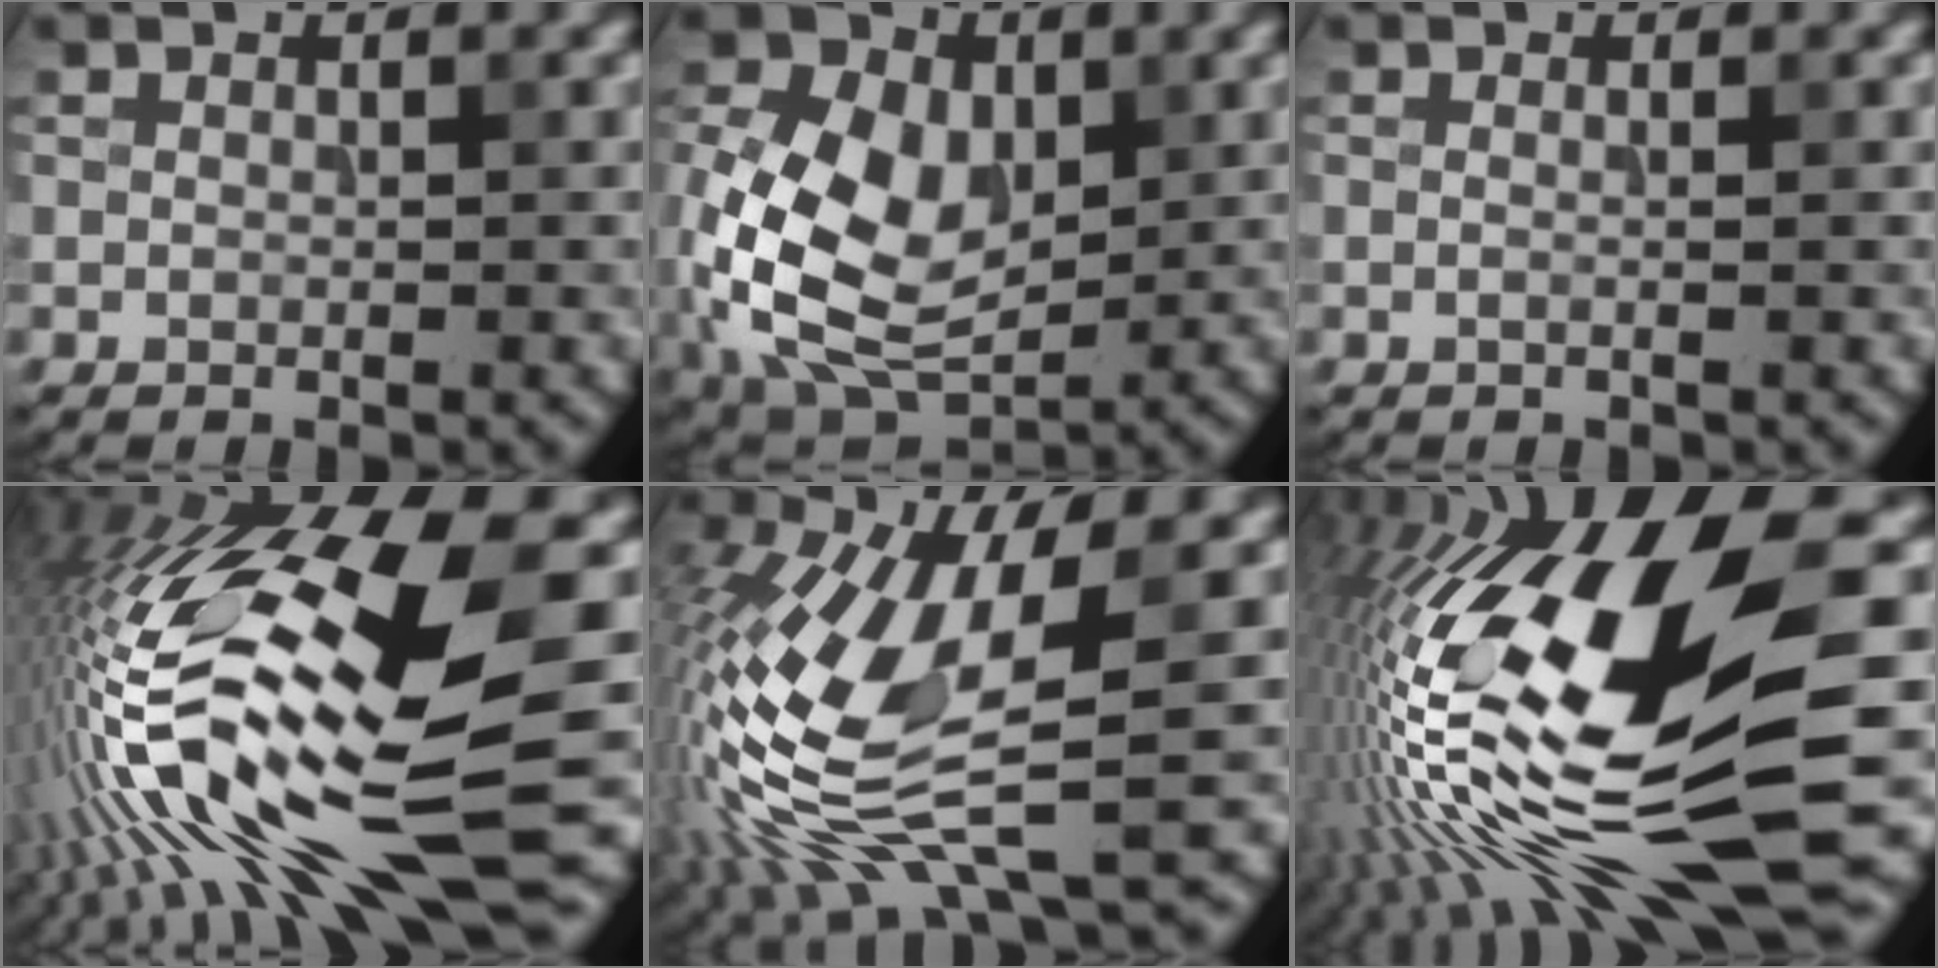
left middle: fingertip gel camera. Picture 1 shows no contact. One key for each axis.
{"total": 12.7, "fx": -0.5, "fy": 8.7, "fz": 9.2, "tx": -0.206, "ty": 0.001, "tz": -0.022}
{"total": 1.0, "fx": 0.0, "fy": 0.4, "fz": 0.9, "tx": -0.010, "ty": -0.006, "tz": -0.010}
{"total": 18.1, "fx": -2.8, "fy": 4.5, "fz": 17.3, "tx": -0.329, "ty": 0.011, "tz": -0.053}
{"total": 12.3, "fx": -2.3, "fy": 4.2, "fz": 11.3, "tx": -0.249, "ty": -0.008, "tz": -0.046}
{"total": 18.6, "fx": -0.9, "fy": 4.0, "fz": 18.2, "tx": -0.331, "ty": -0.007, "tz": -0.021}